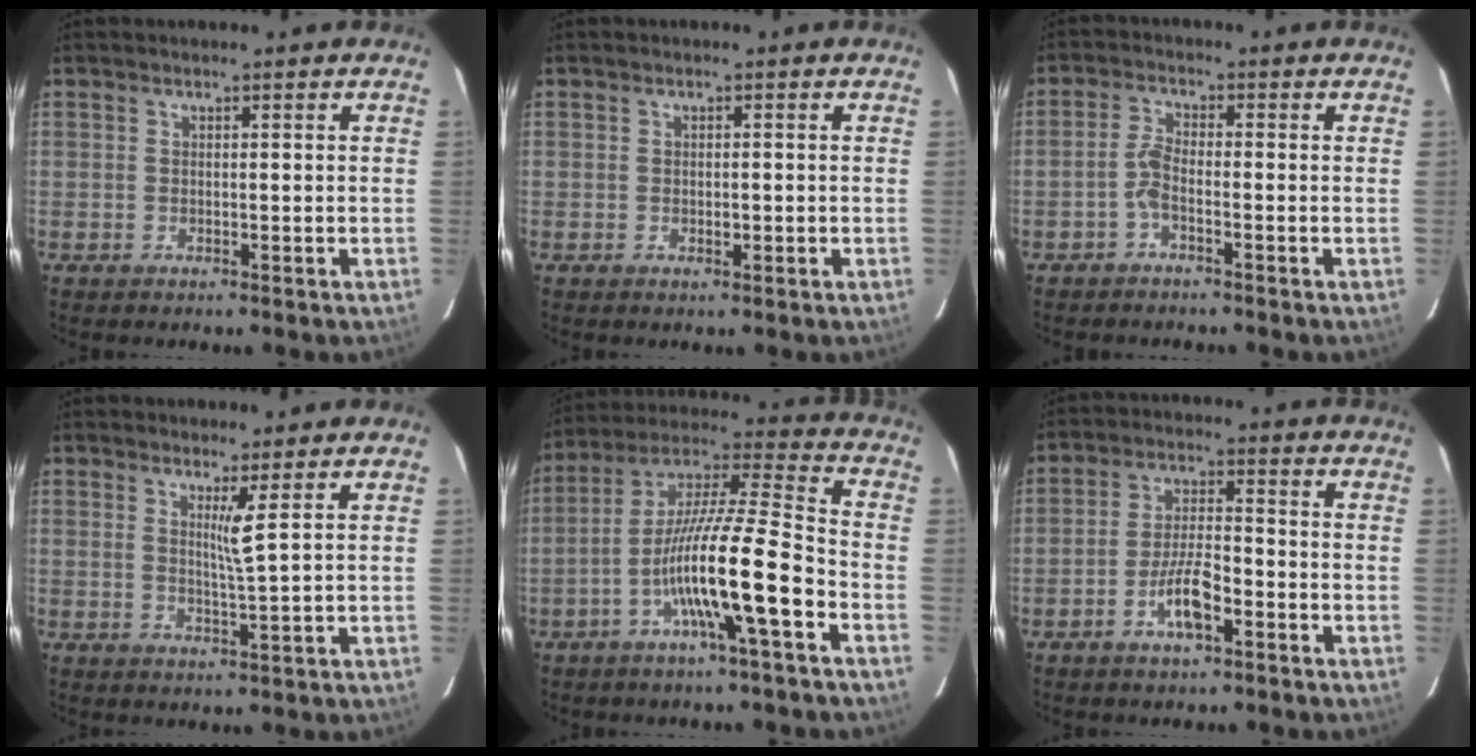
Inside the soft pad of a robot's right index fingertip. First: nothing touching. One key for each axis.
{"total": 0.9, "fx": -0.1, "fy": 0.5, "fz": 0.8, "tx": -0.014, "ty": 0.000, "tz": 0.001}
{"total": 2.7, "fx": -1.3, "fy": 0.5, "fz": 2.3, "tx": -0.051, "ty": 0.005, "tz": -0.028}
{"total": 2.8, "fx": 1.3, "fy": -0.9, "fz": 2.3, "tx": -0.044, "ty": -0.014, "tz": 0.029}
{"total": 15.0, "fx": -5.7, "fy": 0.0, "fz": 13.9, "tx": -0.257, "ty": 0.009, "tz": -0.104}
{"total": 6.4, "fx": -3.1, "fy": 1.6, "fz": 5.4, "tx": -0.108, "ty": 0.006, "tz": -0.056}